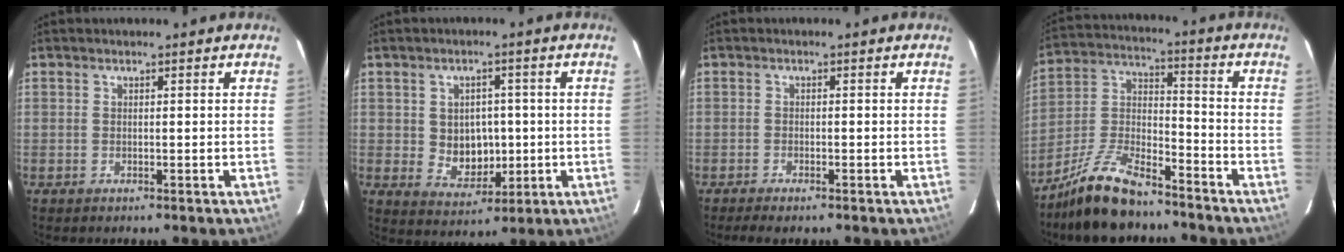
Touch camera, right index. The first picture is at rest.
{"total": 6.9, "force": [-0.1, 5.9, 3.7], "torque": [-0.069, 0.005, 0.017]}
{"total": 2.7, "force": [-2.3, 0.4, 1.4], "torque": [-0.037, -0.009, -0.040]}
{"total": 14.3, "force": [-10.9, 4.9, 7.9], "torque": [-0.177, 0.011, -0.204]}